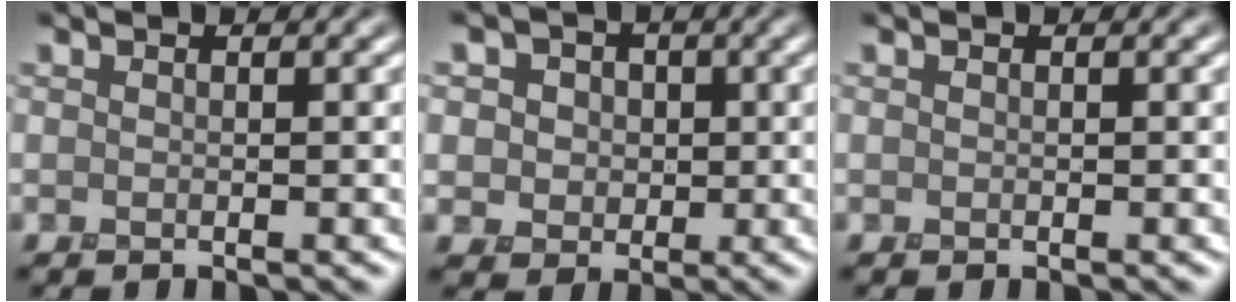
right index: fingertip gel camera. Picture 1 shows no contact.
{"total": 4.6, "force": [1.2, 4.1, 1.6], "torque": [-0.029, 0.009, 0.012]}
{"total": 0.0}